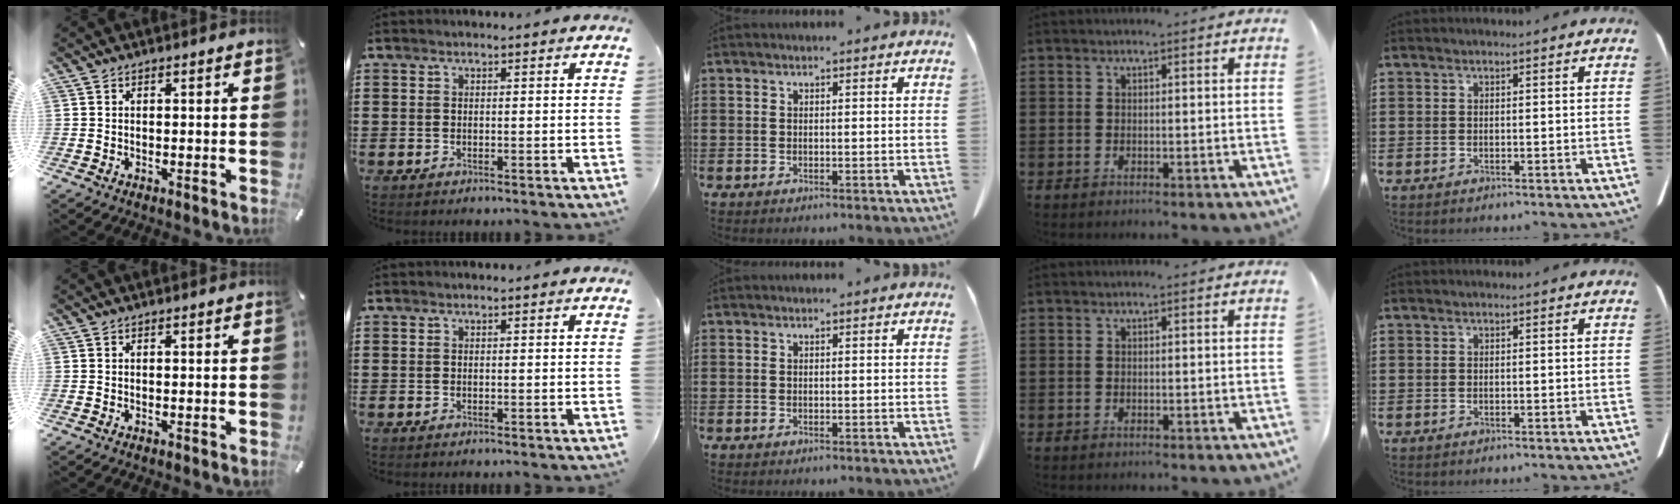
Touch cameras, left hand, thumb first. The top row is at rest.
{}